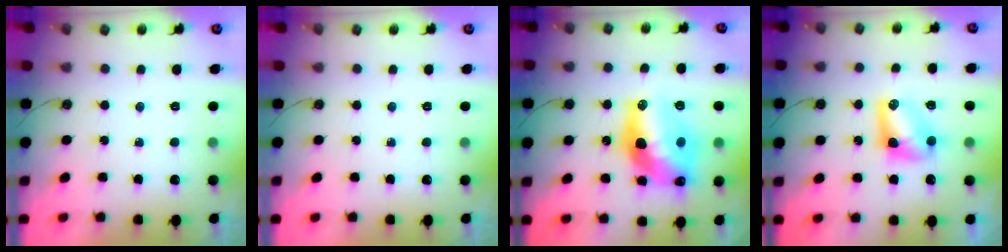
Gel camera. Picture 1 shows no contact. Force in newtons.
{"total": 0.0}
{"total": 17.9, "press": 17.9, "slide": 1.0}
{"total": 7.6, "press": 7.6, "slide": 0.8}